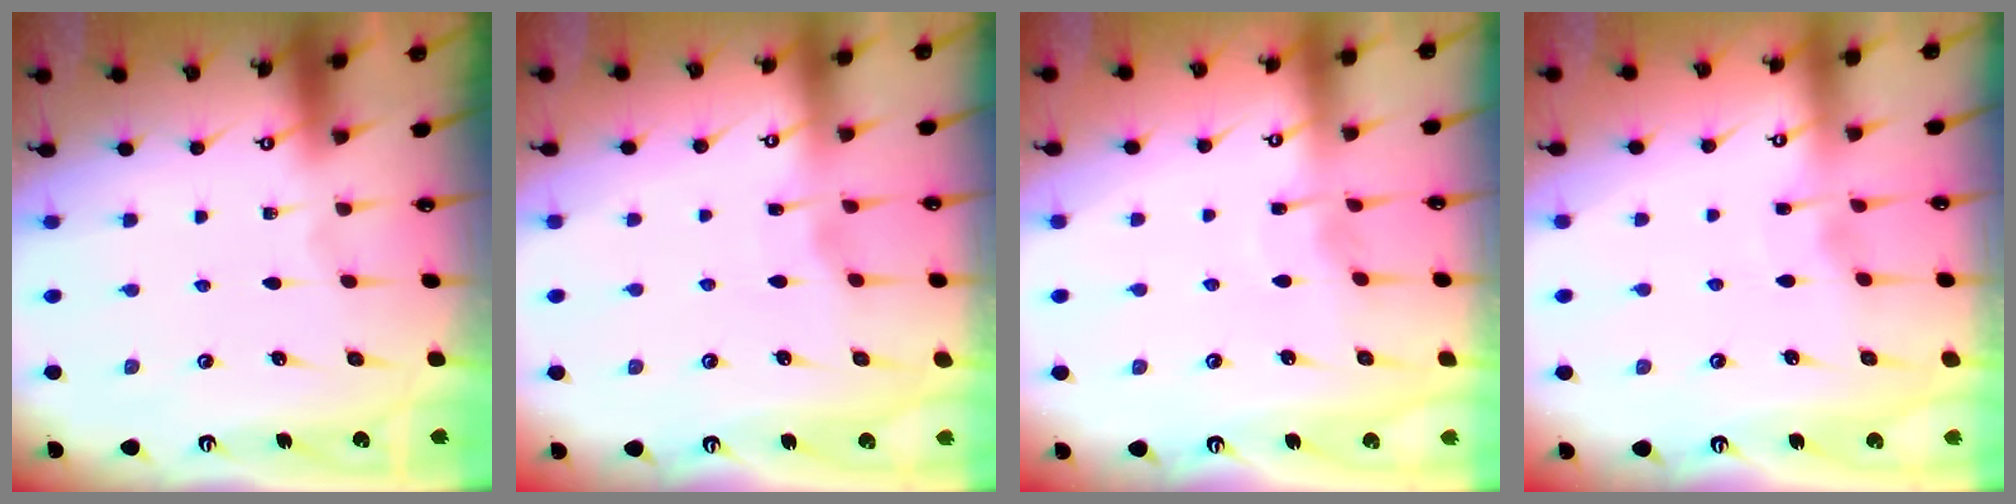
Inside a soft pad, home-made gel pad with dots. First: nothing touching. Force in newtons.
{"total": 2.8, "press": 2.8, "slide": 0.4}
{"total": 3.0, "press": 2.9, "slide": 0.3}
{"total": 2.5, "press": 2.5, "slide": 0.3}